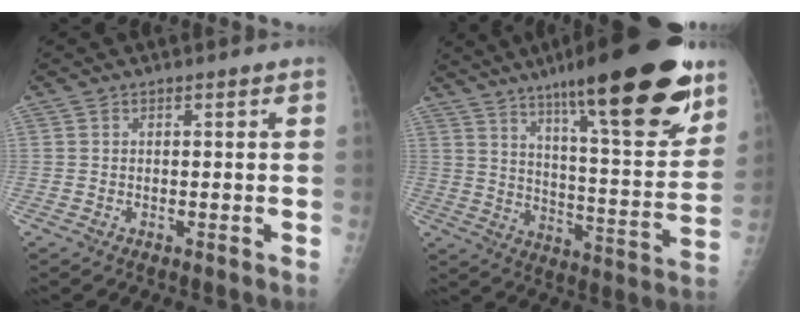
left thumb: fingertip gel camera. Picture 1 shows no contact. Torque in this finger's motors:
{"motor_torque": [2.96, 1.67, 1.81, -0.97, 0.45]}